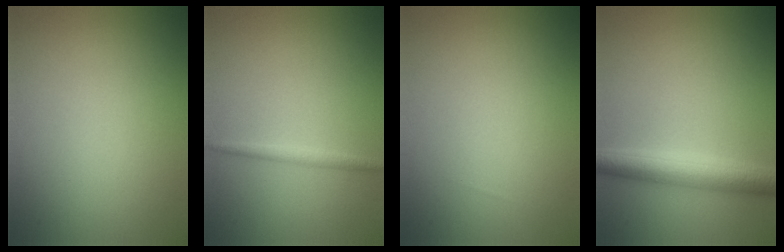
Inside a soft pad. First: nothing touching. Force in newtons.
{"total": 1.2, "press": 1.2, "slide": 0.1}
{"total": 0.0}
{"total": 4.6, "press": 4.6, "slide": 0.1}